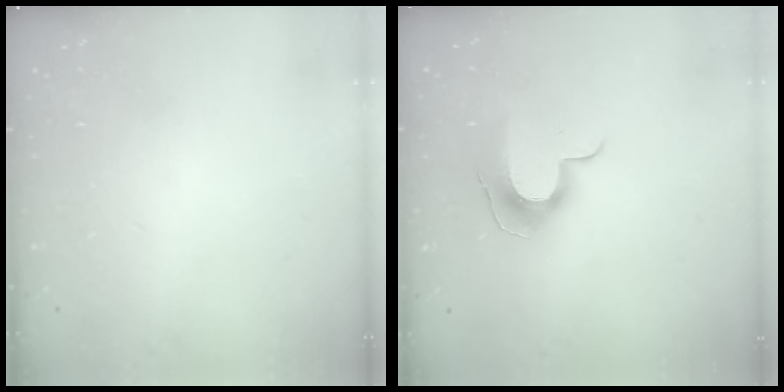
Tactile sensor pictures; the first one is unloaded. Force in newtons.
{"total": 9.5, "press": 9.5, "slide": 0.4}